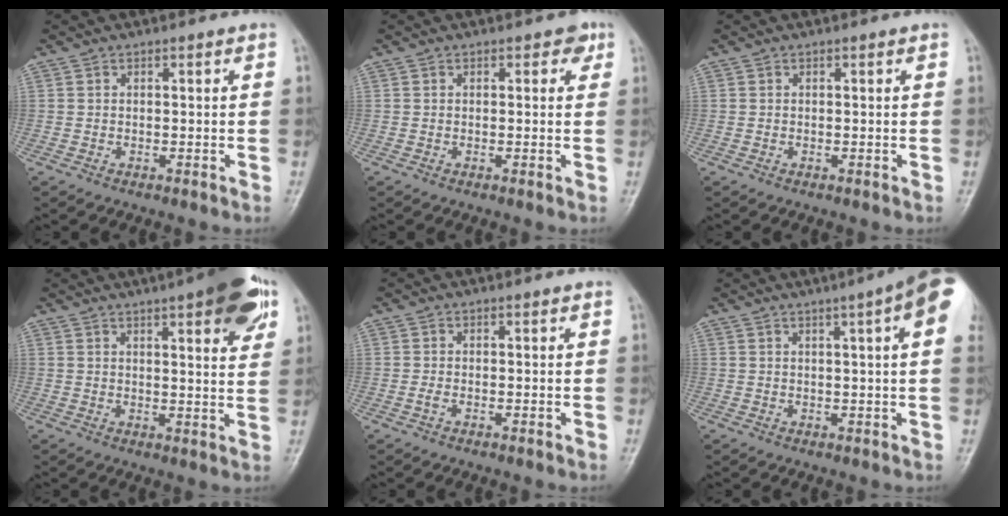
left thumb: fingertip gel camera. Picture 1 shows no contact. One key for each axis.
{"total": 1.5, "fx": 0.8, "fy": 1.0, "fz": 0.8, "tx": 0.010, "ty": 0.000, "tz": 0.006}
{"total": 0.0}
{"total": 13.4, "fx": 7.1, "fy": 3.4, "fz": 10.8, "tx": -0.114, "ty": -0.020, "tz": 0.093}
{"total": 0.7, "fx": -0.1, "fy": 0.2, "fz": 0.6, "tx": -0.012, "ty": -0.001, "tz": 0.001}
{"total": 11.2, "fx": 5.0, "fy": 1.2, "fz": 10.0, "tx": -0.120, "ty": 0.007, "tz": 0.052}